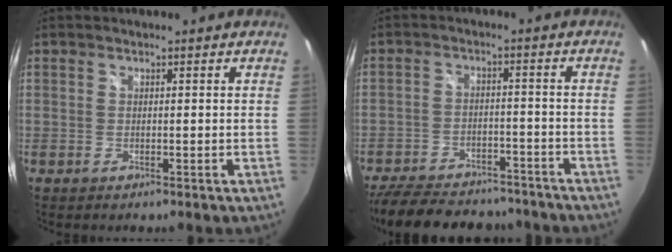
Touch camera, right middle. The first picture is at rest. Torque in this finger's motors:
{"motor_torque": [0.92, -1.22, 0.06, 0.01]}